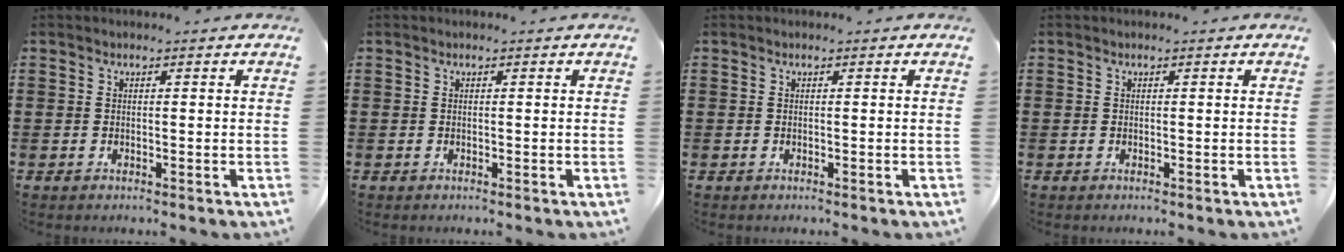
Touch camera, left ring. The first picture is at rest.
{"total": 0.0}
{"total": 0.0}
{"total": 0.0}